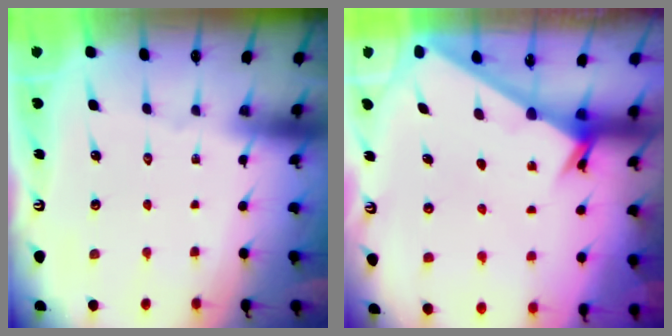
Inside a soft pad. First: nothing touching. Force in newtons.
{"total": 2.3, "press": 2.3, "slide": 0.2}